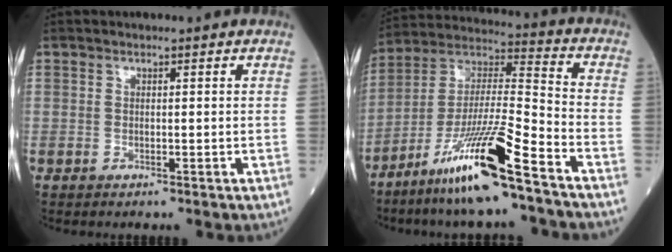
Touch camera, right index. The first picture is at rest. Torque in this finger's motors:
{"motor_torque": [1.84, -0.31, 1.06, 0.21]}